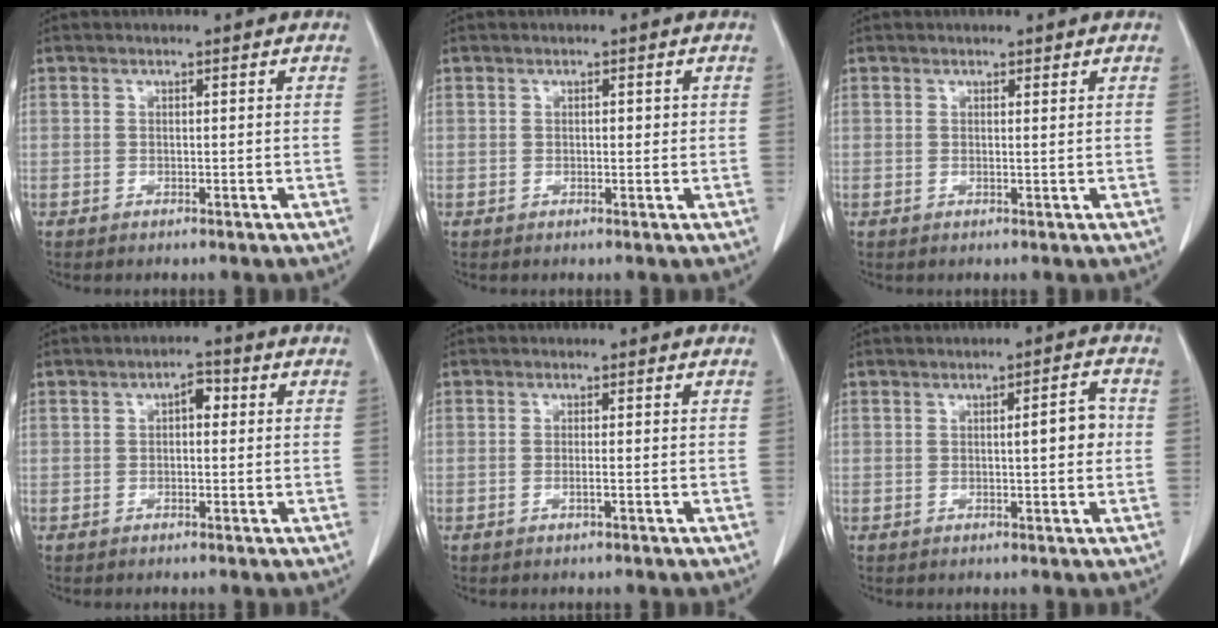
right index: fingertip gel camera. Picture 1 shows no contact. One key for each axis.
{"total": 1.1, "fx": 0.3, "fy": 0.7, "fz": 0.8, "tx": -0.008, "ty": 0.002, "tz": 0.003}
{"total": 0.5, "fx": 0.5, "fy": 0.1, "fz": 0.1, "tx": 0.000, "ty": -0.005, "tz": 0.006}
{"total": 2.7, "fx": 0.6, "fy": 1.4, "fz": 2.2, "tx": -0.028, "ty": 0.015, "tz": 0.005}
{"total": 0.9, "fx": -0.3, "fy": -0.1, "fz": 0.9, "tx": -0.016, "ty": -0.002, "tz": -0.006}
{"total": 4.2, "fx": 0.4, "fy": 0.9, "fz": 4.1, "tx": -0.055, "ty": 0.008, "tz": 0.004}